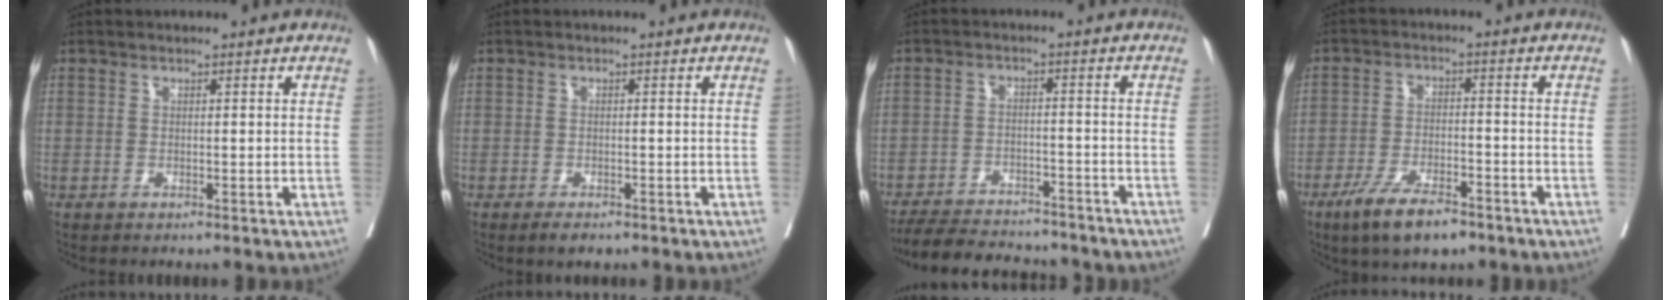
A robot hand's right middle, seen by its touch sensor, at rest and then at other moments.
{"total": 1.9, "force": [-1.4, 0.8, 1.1], "torque": [-0.017, -0.002, -0.017]}
{"total": 14.3, "force": [-13.1, 3.2, 4.9], "torque": [-0.085, -0.004, -0.181]}
{"total": 8.3, "force": [-5.7, 2.3, 5.5], "torque": [-0.101, -0.009, -0.097]}